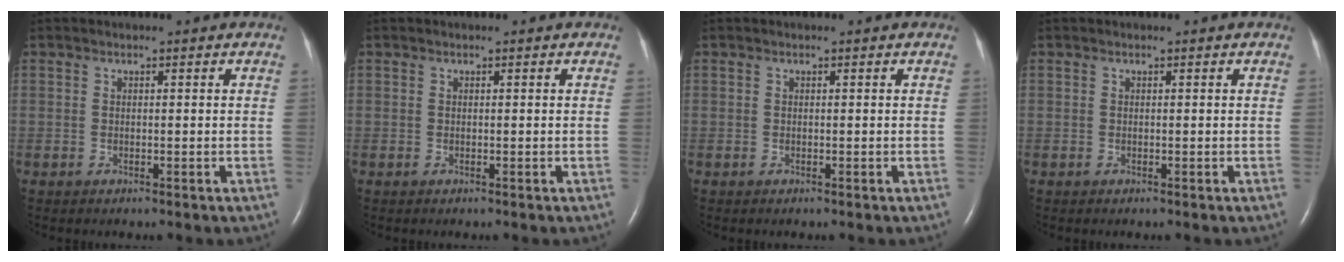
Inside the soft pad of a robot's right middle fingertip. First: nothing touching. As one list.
[{"total": 0.0}, {"total": 0.0}, {"total": 0.0}]